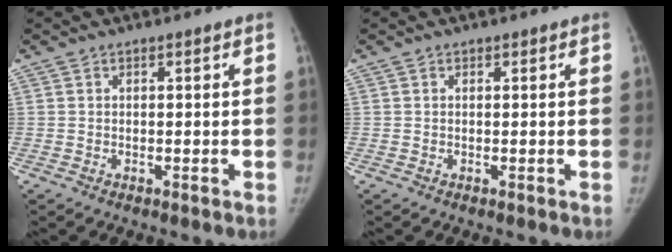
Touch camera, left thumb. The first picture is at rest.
{"total": 0.0}